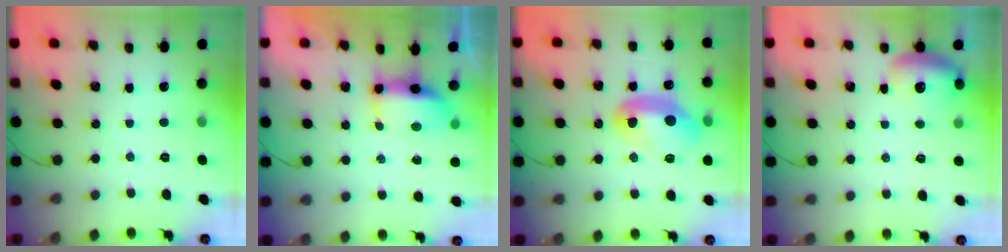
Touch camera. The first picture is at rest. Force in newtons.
{"total": 8.1, "press": 7.5, "slide": 2.9}
{"total": 11.9, "press": 11.9, "slide": 1.0}
{"total": 13.0, "press": 11.7, "slide": 5.5}